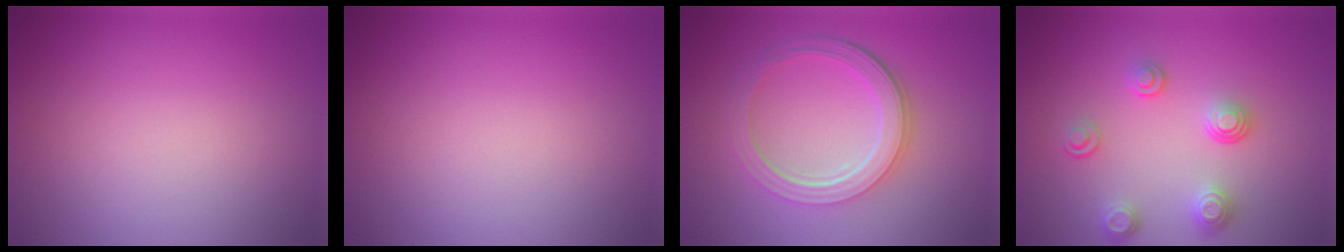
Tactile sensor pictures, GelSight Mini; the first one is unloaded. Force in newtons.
{"total": 0.0}
{"total": 5.1, "press": 3.7, "slide": 3.5}
{"total": 2.9, "press": 2.6, "slide": 1.4}